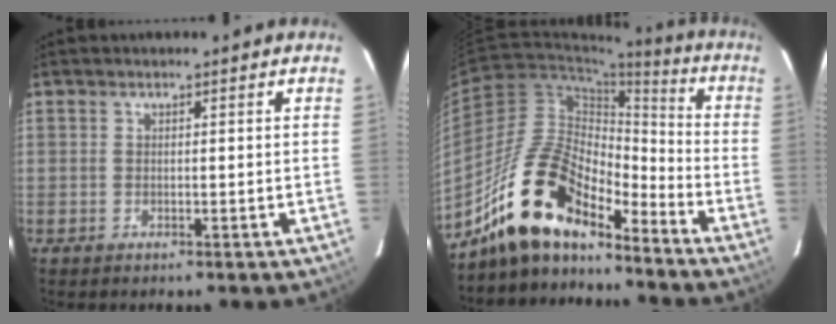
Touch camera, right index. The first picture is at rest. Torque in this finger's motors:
{"motor_torque": [1.06, -1.08, 1.06, 0.21]}